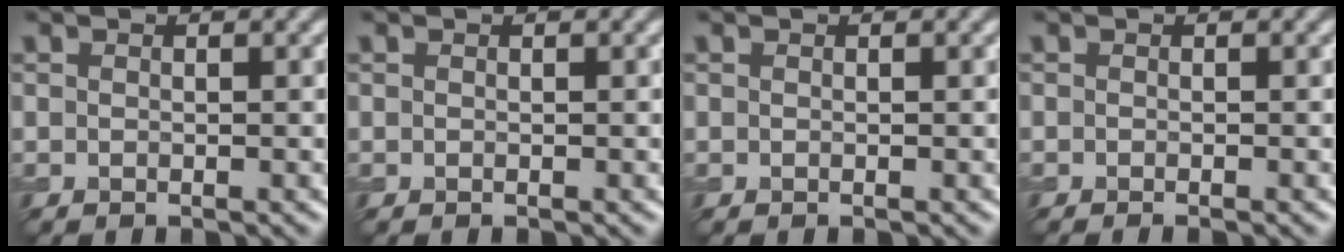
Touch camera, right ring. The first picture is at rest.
{"total": 0.0}
{"total": 0.0}
{"total": 0.8, "force": [-0.5, 0.2, 0.6], "torque": [-0.006, -0.006, -0.010]}